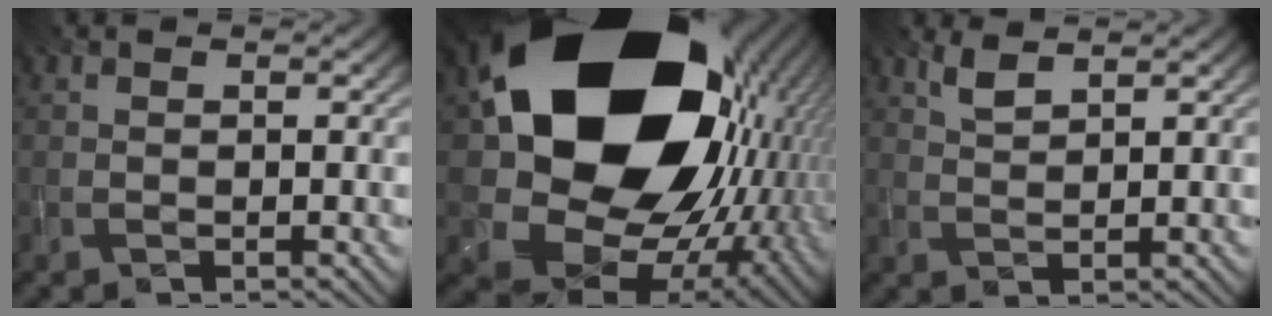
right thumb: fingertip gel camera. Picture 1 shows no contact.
{"total": 22.6, "force": [4.3, 17.1, 14.1], "torque": [-0.310, -0.061, 0.124]}
{"total": 2.4, "force": [1.8, 0.6, 1.4], "torque": [-0.039, 0.002, 0.041]}